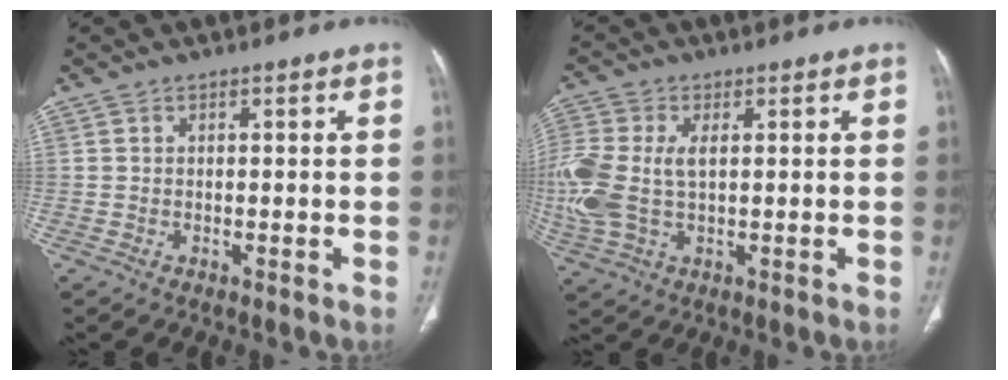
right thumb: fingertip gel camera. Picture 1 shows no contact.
{"total": 13.1, "force": [0.7, 7.7, 10.5], "torque": [-0.280, 0.008, 0.018]}